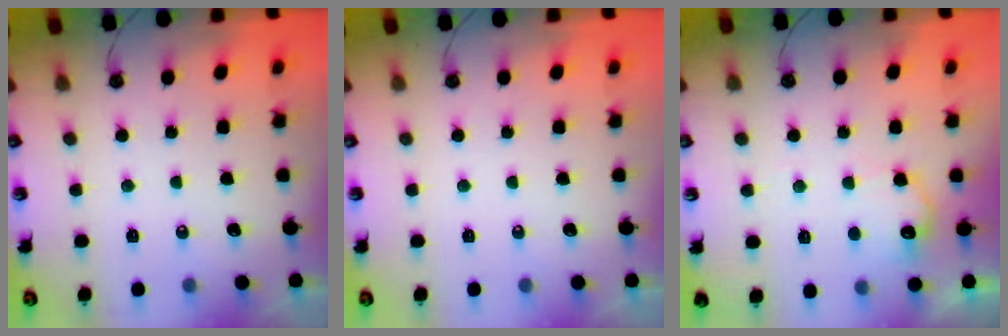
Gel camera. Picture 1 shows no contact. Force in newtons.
{"total": 0.0}
{"total": 10.5, "press": 10.5, "slide": 0.3}